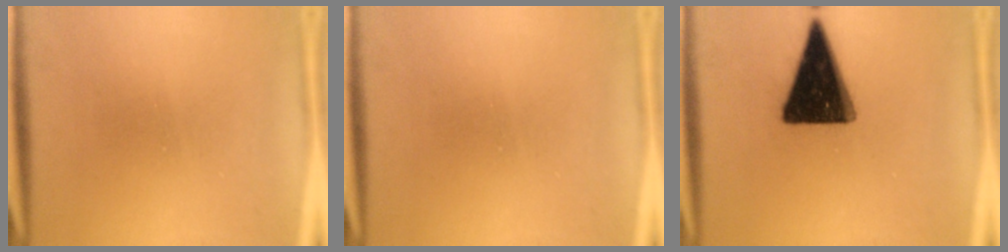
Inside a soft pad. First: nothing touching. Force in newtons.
{"total": 0.0}
{"total": 18.2}